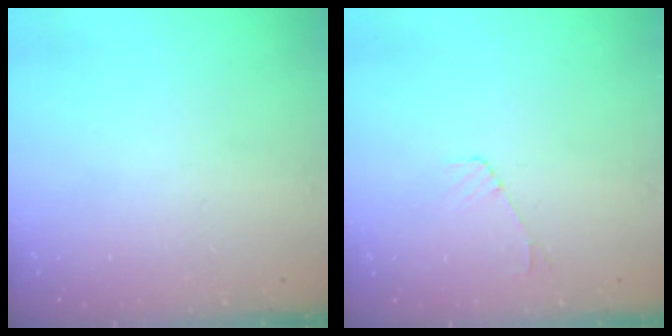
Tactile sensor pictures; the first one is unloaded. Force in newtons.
{"total": 5.3, "press": 5.2, "slide": 0.5}